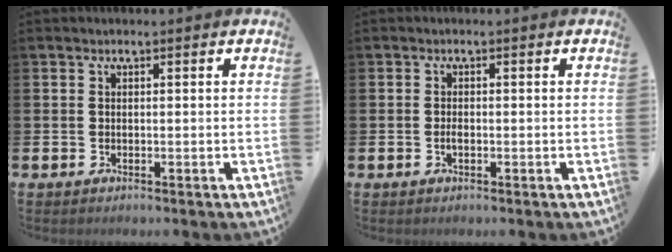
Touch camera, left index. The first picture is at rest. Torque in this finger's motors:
{"motor_torque": [0.30, 0.12, 0.00, 0.01]}